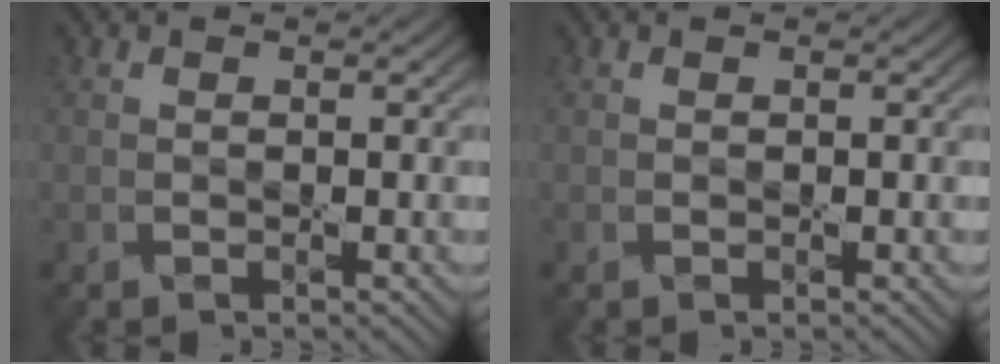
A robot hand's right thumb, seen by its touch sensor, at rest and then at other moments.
{"total": 0.0}